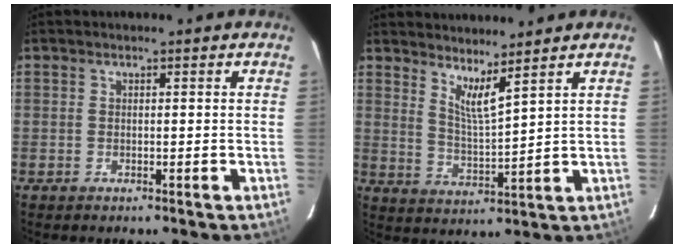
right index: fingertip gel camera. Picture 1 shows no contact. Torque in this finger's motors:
{"motor_torque": [-0.12, 0.11, 0.00, 0.01]}